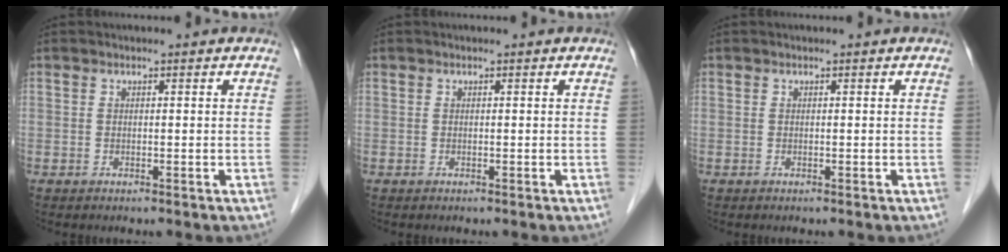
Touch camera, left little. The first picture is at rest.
{"total": 0.0}
{"total": 0.0}